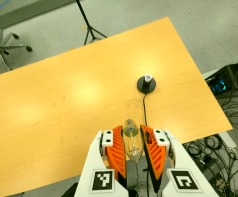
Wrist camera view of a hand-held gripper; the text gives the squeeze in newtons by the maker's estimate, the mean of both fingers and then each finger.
{"total": 21.4, "left": 23.3, "right": 19.4}